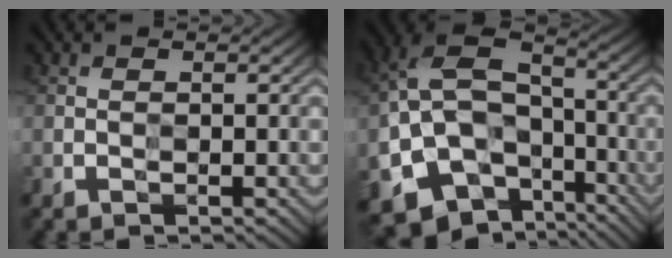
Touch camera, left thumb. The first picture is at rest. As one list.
[{"total": 18.0, "force": [-7.4, 12.6, 10.5], "torque": [-0.230, -0.030, -0.088]}]